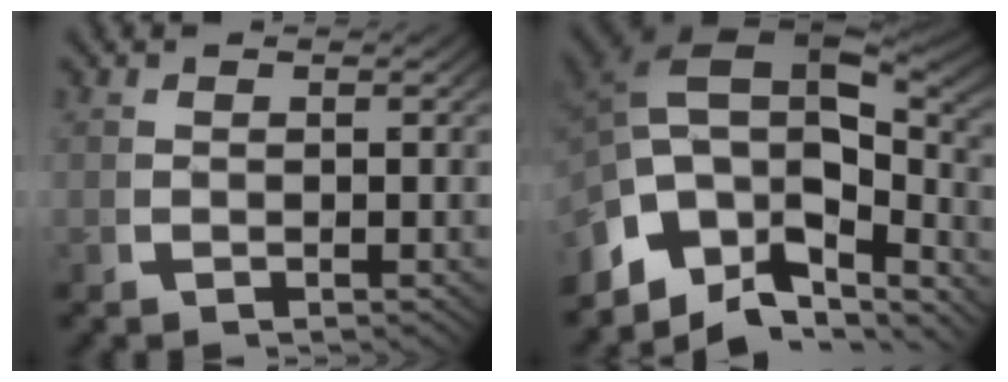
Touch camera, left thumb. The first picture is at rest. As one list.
[{"total": 14.3, "force": [-1.3, 9.6, 10.5], "torque": [-0.203, -0.032, -0.006]}]